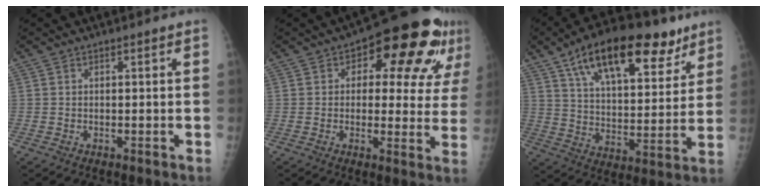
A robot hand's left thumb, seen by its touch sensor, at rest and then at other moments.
{"total": 16.9, "force": [7.1, 8.2, 13.0], "torque": [-0.116, -0.001, 0.086]}
{"total": 23.6, "force": [14.1, 10.4, 15.9], "torque": [-0.221, -0.029, 0.230]}